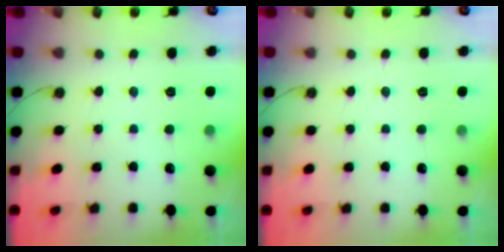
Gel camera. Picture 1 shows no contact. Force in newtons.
{"total": 0.0}